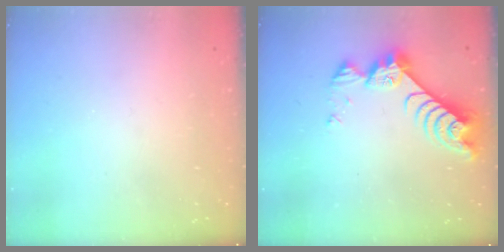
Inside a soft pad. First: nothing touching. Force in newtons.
{"total": 8.9, "press": 8.8, "slide": 0.8}